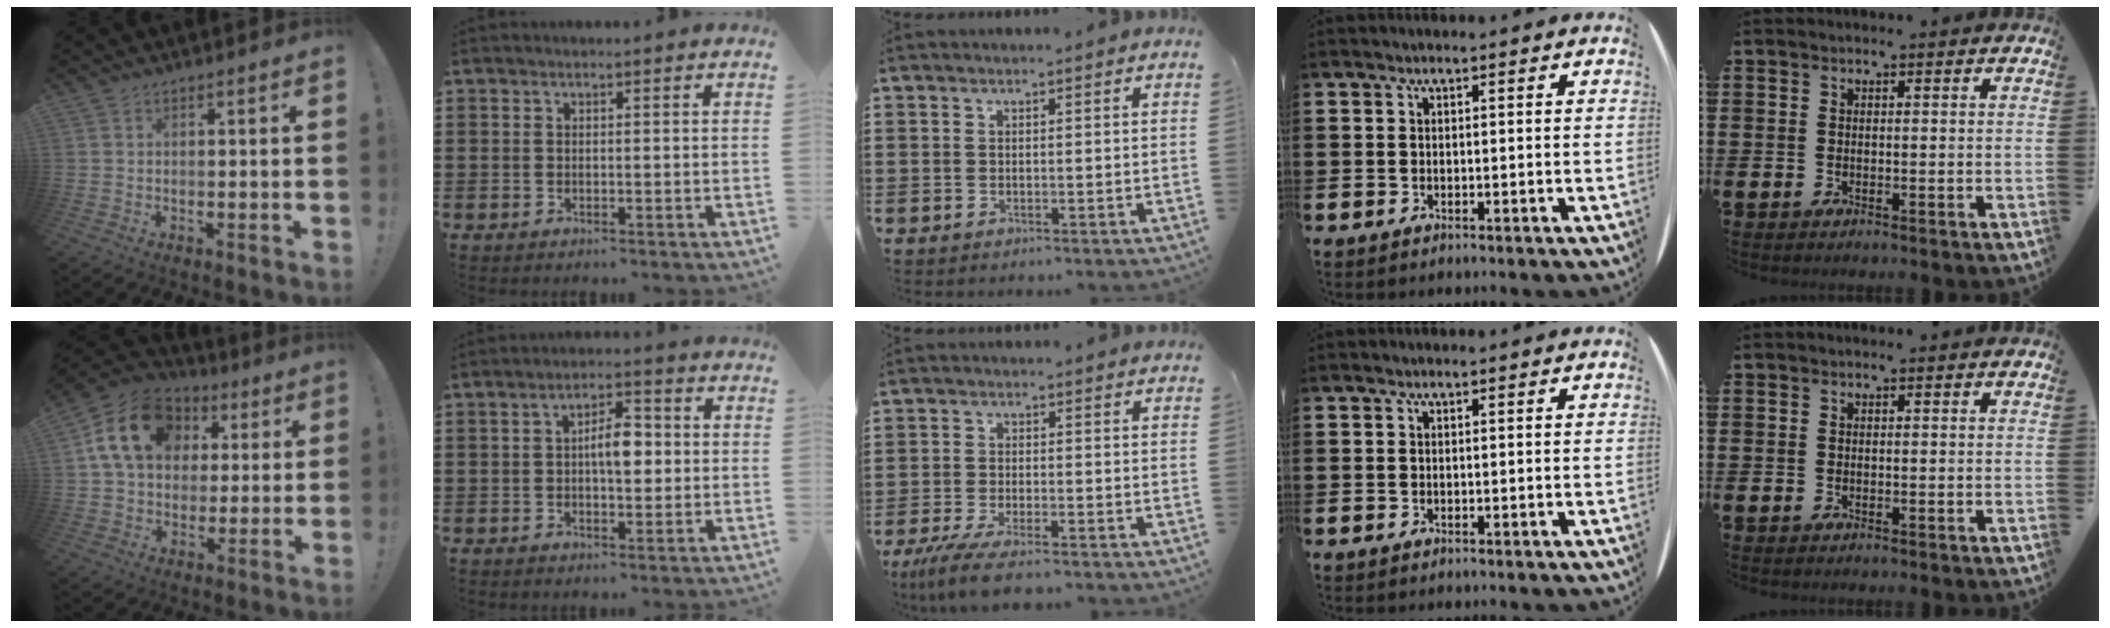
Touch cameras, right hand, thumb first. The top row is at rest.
{"thumb": {"total": 17.6, "force": [5.2, 13.4, 10.2], "torque": [-0.149, -0.001, 0.102]}, "index": {"total": 5.1, "force": [0.1, 2.2, 4.6], "torque": [-0.071, 0.002, -0.004]}, "middle": {"total": 4.8, "force": [-4.1, 0.3, 2.5], "torque": [-0.063, -0.015, -0.081]}}